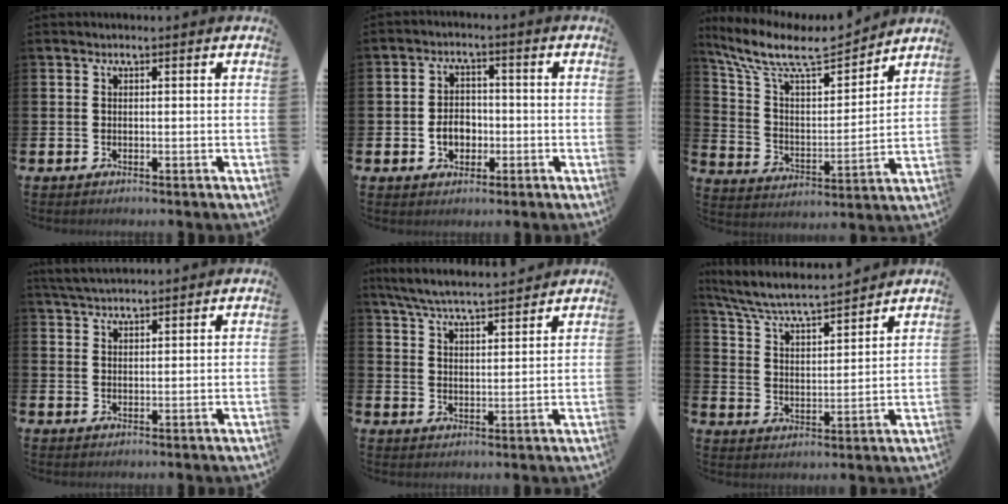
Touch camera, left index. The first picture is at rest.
{"total": 3.9, "force": [-0.9, 3.0, 2.3], "torque": [-0.028, -0.002, -0.025]}
{"total": 10.5, "force": [9.0, 2.8, 4.7], "torque": [-0.124, -0.057, 0.153]}
{"total": 3.5, "force": [3.4, 0.6, 0.9], "torque": [-0.020, -0.014, 0.063]}
{"total": 6.4, "force": [6.2, 0.3, 1.7], "torque": [-0.055, -0.033, 0.110]}
{"total": 6.5, "force": [6.1, 0.5, 2.0], "torque": [-0.066, -0.048, 0.103]}